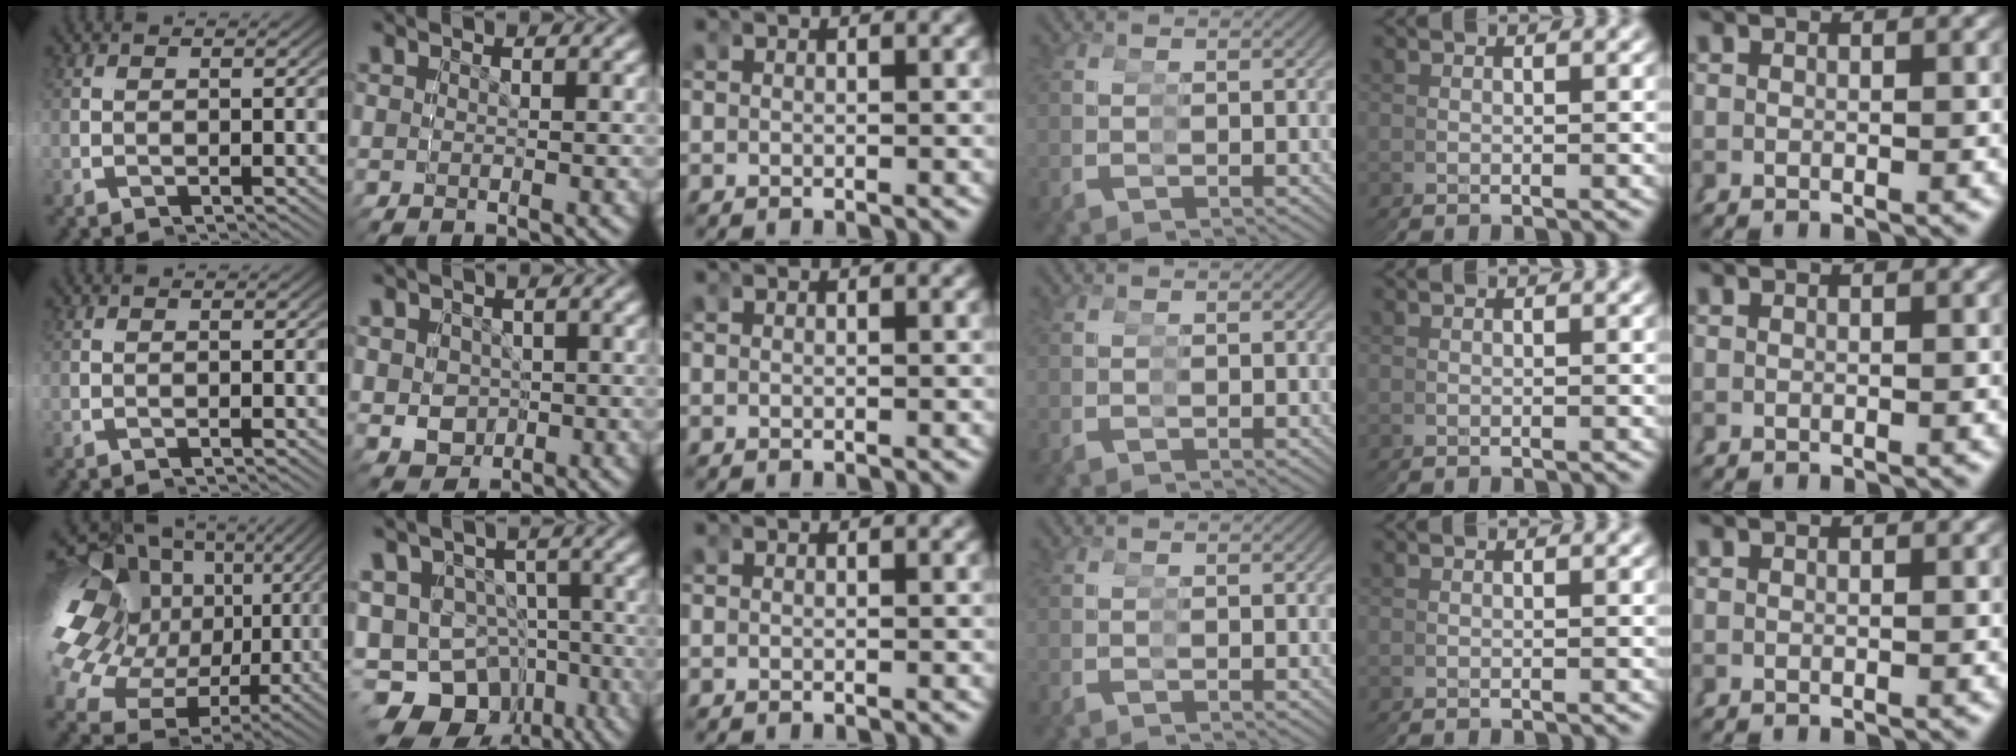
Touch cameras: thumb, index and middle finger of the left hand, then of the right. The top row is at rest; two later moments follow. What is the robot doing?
{"motion": "grasp_and_lifting", "object": "cup"}